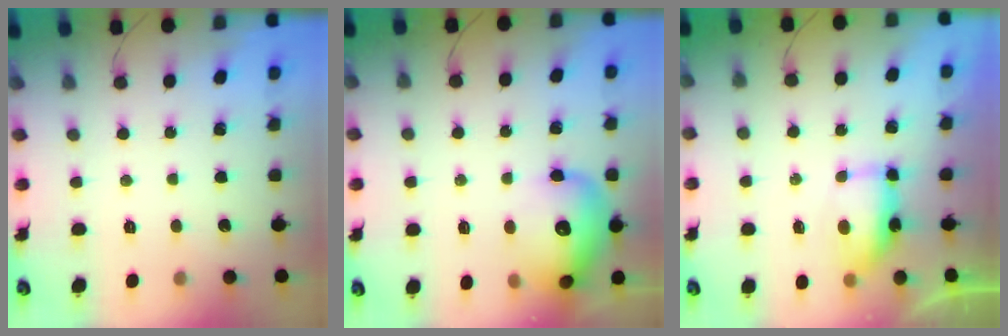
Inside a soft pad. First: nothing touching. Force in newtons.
{"total": 17.8, "press": 17.6, "slide": 2.4}
{"total": 14.3, "press": 9.6, "slide": 10.6}